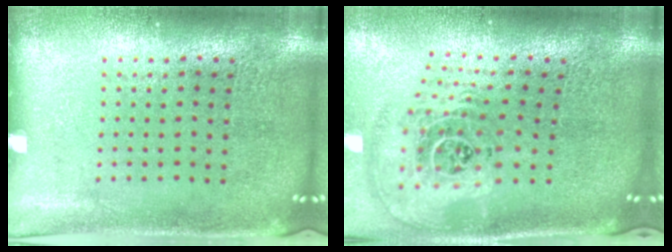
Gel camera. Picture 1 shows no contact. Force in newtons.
{"total": 2.7, "press": 1.8, "slide": 1.9}